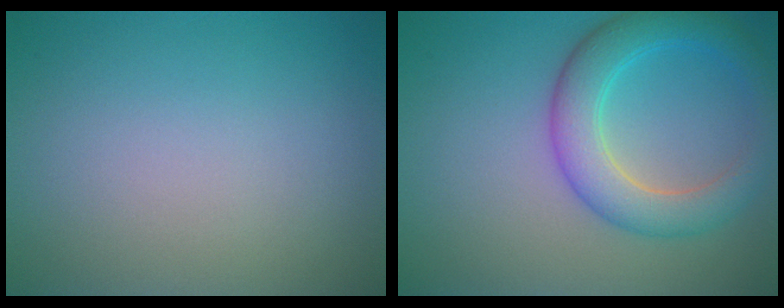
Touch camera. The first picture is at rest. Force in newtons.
{"total": 5.3, "press": 5.3, "slide": 0.1}